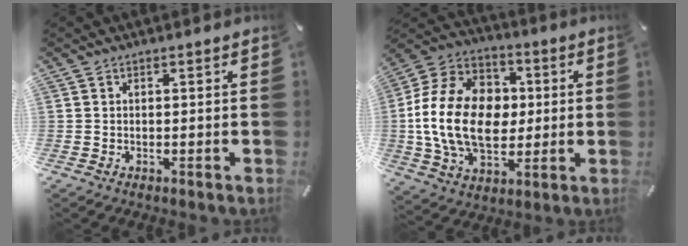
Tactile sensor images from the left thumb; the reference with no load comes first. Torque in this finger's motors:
{"motor_torque": [1.08, 1.22, 2.48, 0.29, 0.29]}